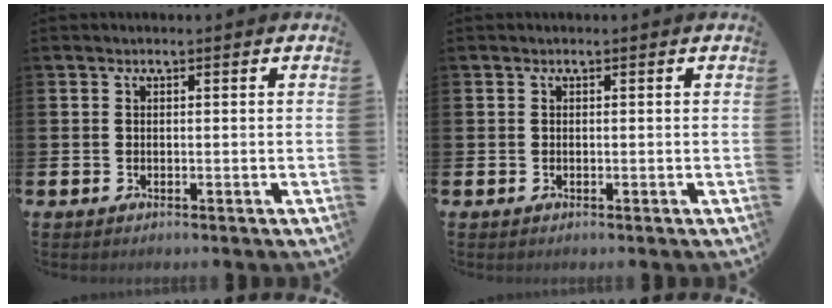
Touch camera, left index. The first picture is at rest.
{"total": 0.0}